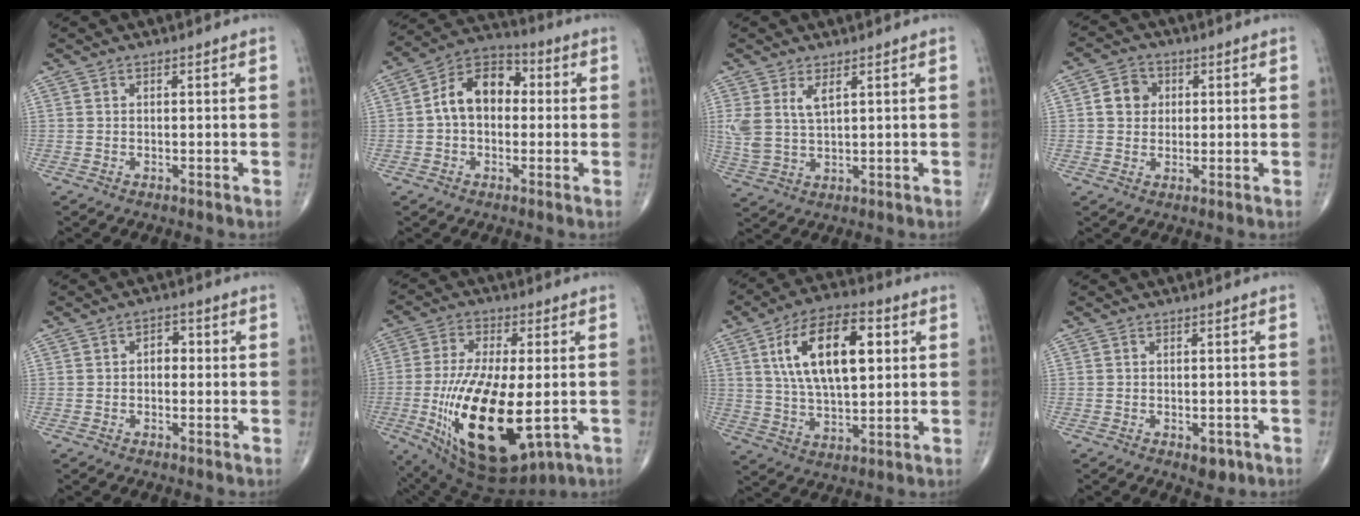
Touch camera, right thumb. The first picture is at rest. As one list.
[{"total": 11.2, "force": [0.6, 7.7, 8.2], "torque": [-0.117, 0.034, -0.004]}, {"total": 5.7, "force": [2.4, 2.5, 4.5], "torque": [-0.103, -0.009, 0.059]}, {"total": 5.3, "force": [0.9, 4.6, 2.4], "torque": [-0.019, 0.005, 0.009]}, {"total": 3.0, "force": [0.0, 2.1, 2.2], "torque": [-0.018, 0.013, -0.006]}, {"total": 22.5, "force": [-4.6, 9.5, 19.9], "torque": [-0.392, -0.023, -0.057]}, {"total": 17.5, "force": [4.7, 8.2, 14.7], "torque": [-0.241, 0.001, 0.082]}, {"total": 3.1, "force": [-1.4, 1.7, 2.1], "torque": [-0.017, 0.003, -0.013]}]